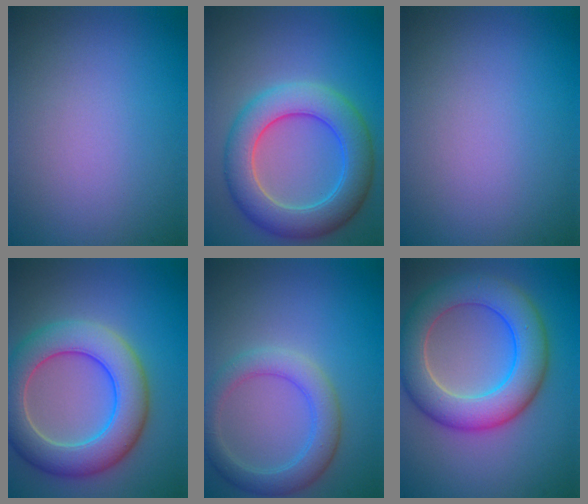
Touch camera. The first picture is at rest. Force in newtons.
{"total": 7.1, "press": 7.1, "slide": 0.6}
{"total": 0.0}
{"total": 8.1, "press": 8.0, "slide": 0.6}
{"total": 3.8, "press": 3.8, "slide": 0.2}
{"total": 8.2, "press": 8.2, "slide": 0.4}